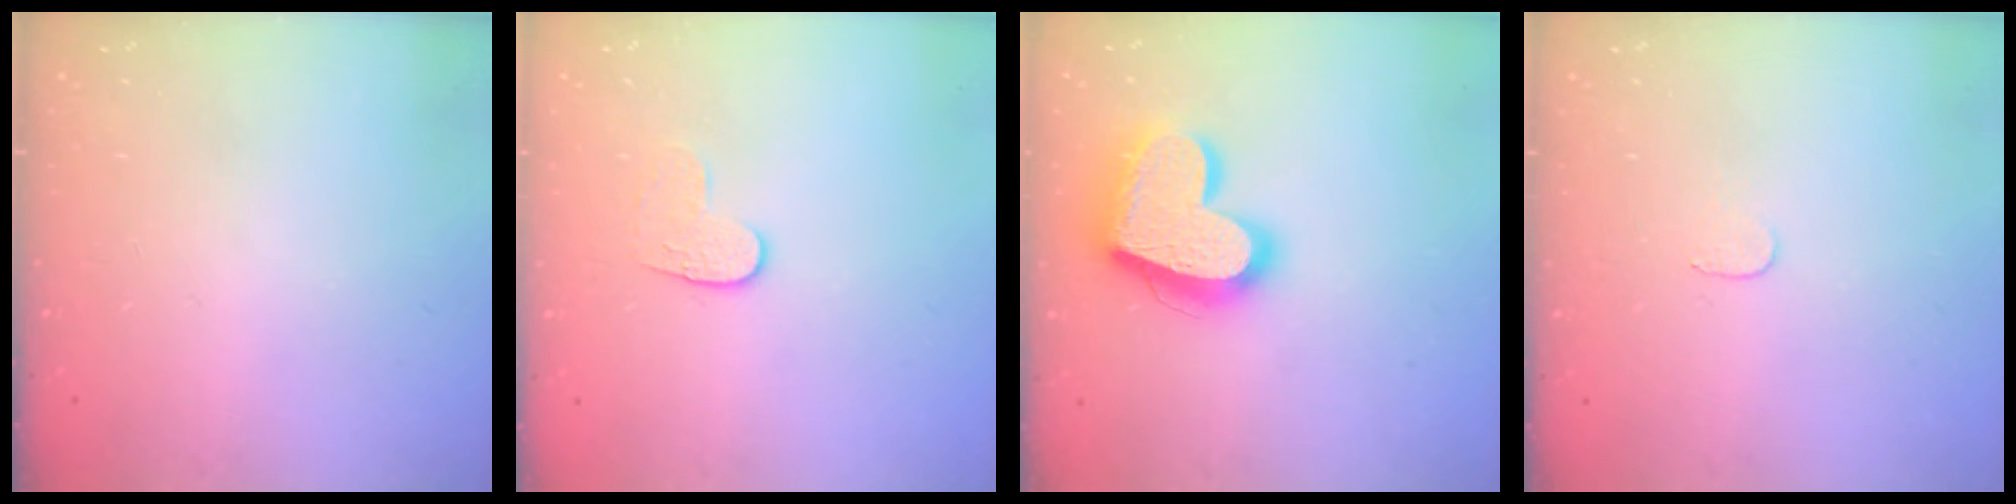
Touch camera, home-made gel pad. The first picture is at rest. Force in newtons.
{"total": 5.8, "press": 5.8, "slide": 0.6}
{"total": 20.5, "press": 20.4, "slide": 1.7}
{"total": 3.0, "press": 3.0, "slide": 0.3}